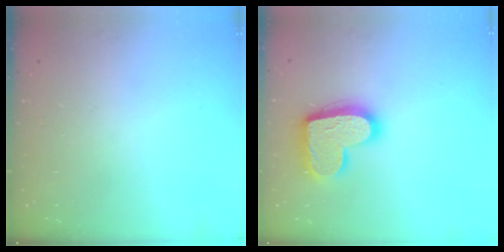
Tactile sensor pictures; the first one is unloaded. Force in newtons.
{"total": 17.3, "press": 17.3, "slide": 1.1}